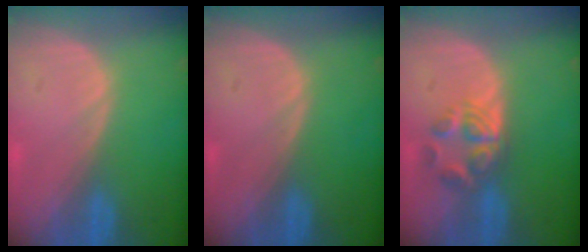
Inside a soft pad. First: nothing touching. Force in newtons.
{"total": 0.0}
{"total": 5.7, "press": 4.7, "slide": 3.2}